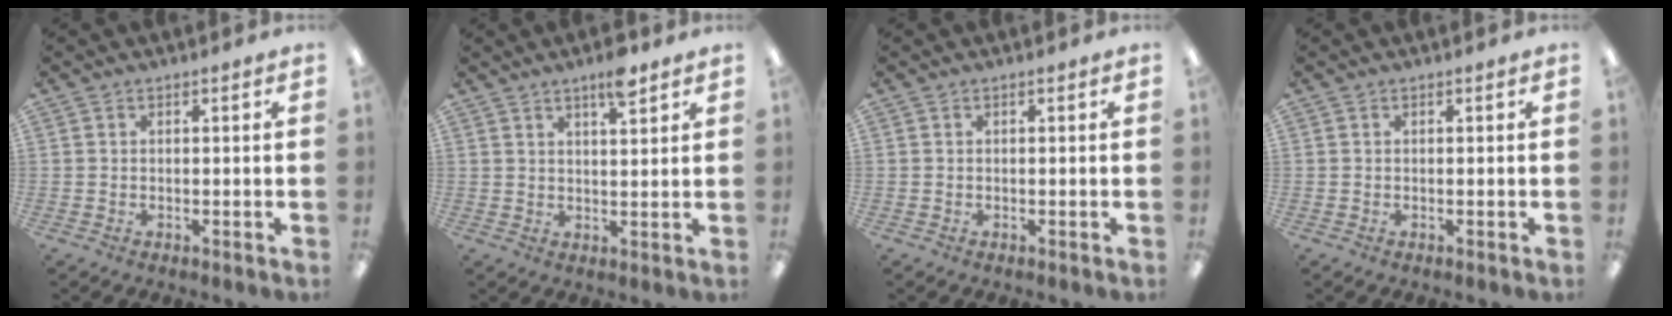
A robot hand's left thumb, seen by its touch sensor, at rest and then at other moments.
{"total": 5.6, "force": [4.0, 1.3, 3.7], "torque": [-0.058, -0.015, 0.065]}
{"total": 0.0}
{"total": 0.0}